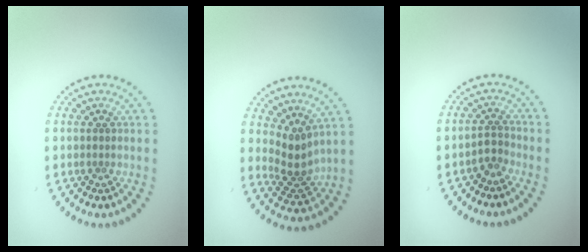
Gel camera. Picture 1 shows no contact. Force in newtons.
{"total": 2.8, "press": 2.3, "slide": 1.6}
{"total": 1.4, "press": 1.0, "slide": 0.9}